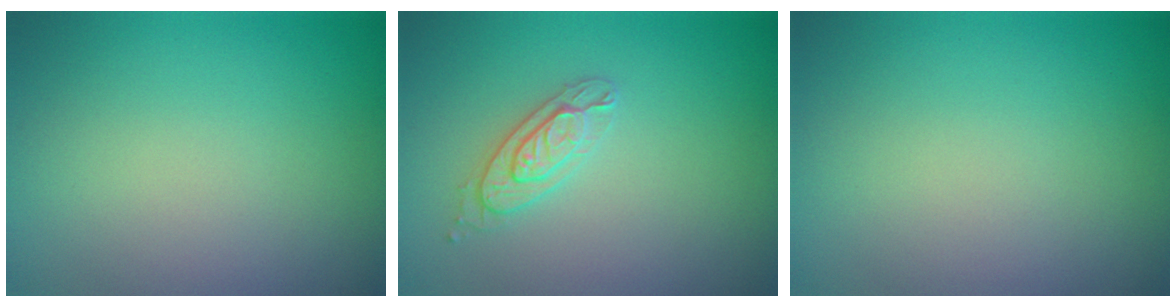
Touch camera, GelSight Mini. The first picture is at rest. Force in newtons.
{"total": 2.2, "press": 2.2, "slide": 0.3}
{"total": 0.0}